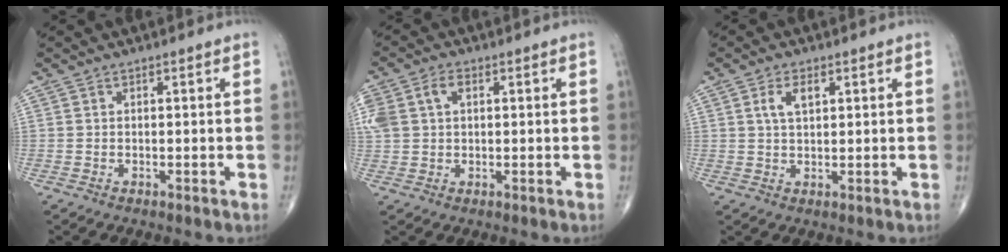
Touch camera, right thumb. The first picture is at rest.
{"total": 9.6, "force": [2.6, 6.8, 6.2], "torque": [-0.167, 0.024, 0.055]}
{"total": 3.8, "force": [1.4, 1.8, 3.0], "torque": [-0.053, 0.000, 0.026]}